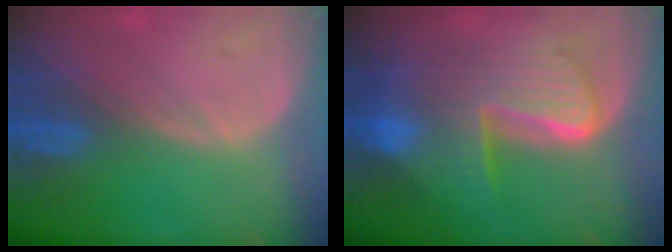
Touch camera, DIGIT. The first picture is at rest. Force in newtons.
{"total": 10.3, "press": 10.2, "slide": 1.0}